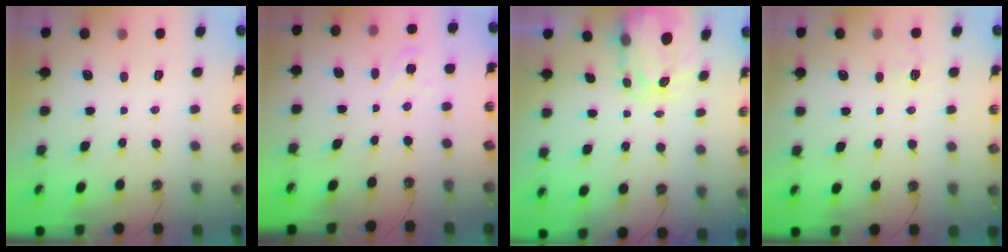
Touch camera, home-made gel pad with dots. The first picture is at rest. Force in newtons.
{"total": 1.8, "press": 1.8, "slide": 0.3}
{"total": 3.7, "press": 3.7, "slide": 0.3}
{"total": 3.9, "press": 3.9, "slide": 0.4}